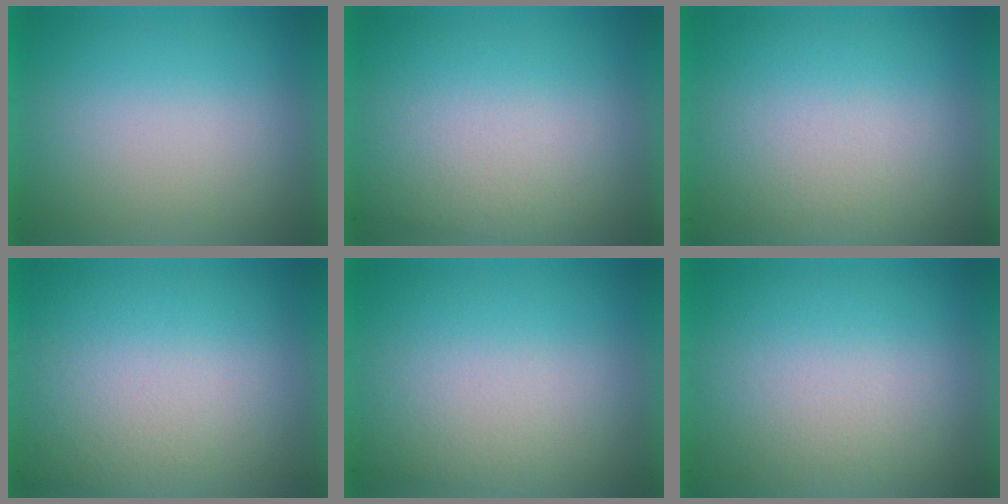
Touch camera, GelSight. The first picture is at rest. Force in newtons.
{"total": 2.2}
{"total": 2.7}
{"total": 3.6}
{"total": 2.1}
{"total": 2.7}